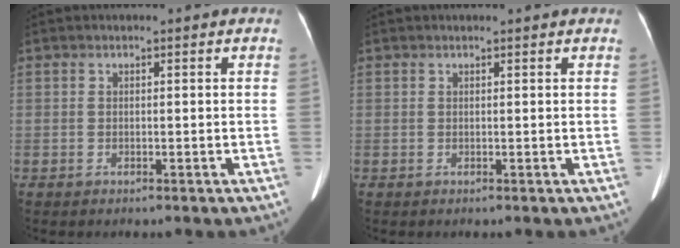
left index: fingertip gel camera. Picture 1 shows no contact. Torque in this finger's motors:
{"motor_torque": [-0.49, 0.44, 0.03, 0.01]}